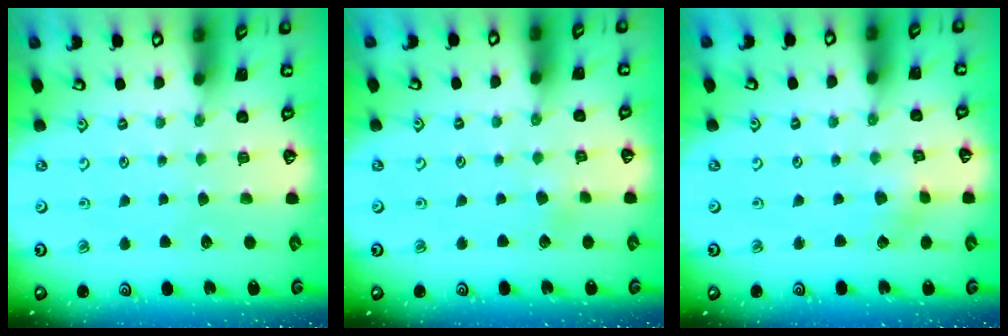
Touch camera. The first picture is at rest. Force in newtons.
{"total": 2.1, "press": 2.0, "slide": 0.6}
{"total": 1.7, "press": 1.7, "slide": 0.1}